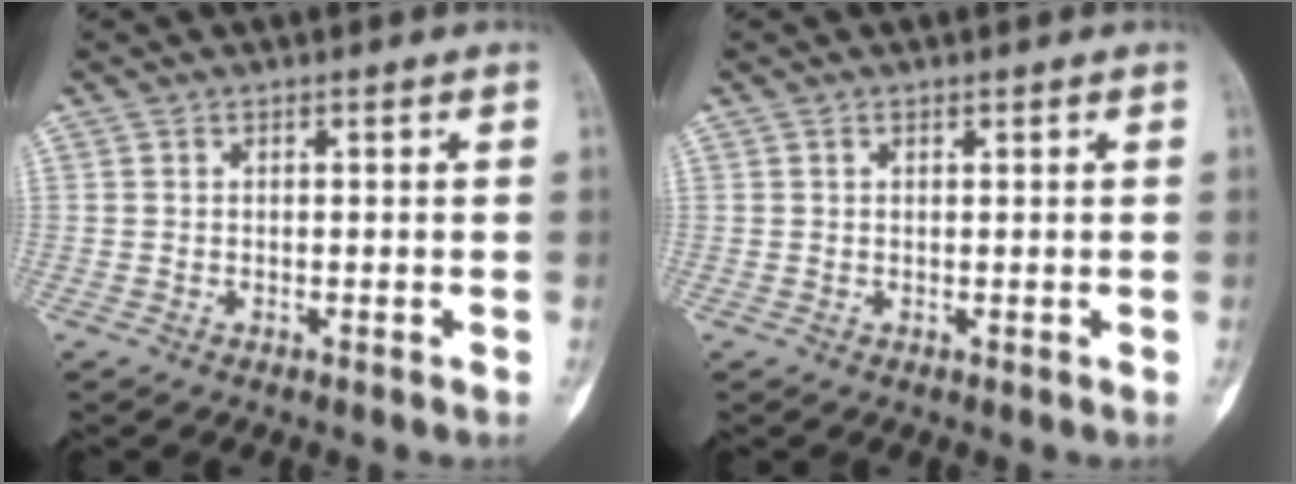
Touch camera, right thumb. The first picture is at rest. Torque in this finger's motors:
{"motor_torque": [-0.20, 0.18, 0.22, -0.04, -0.03]}